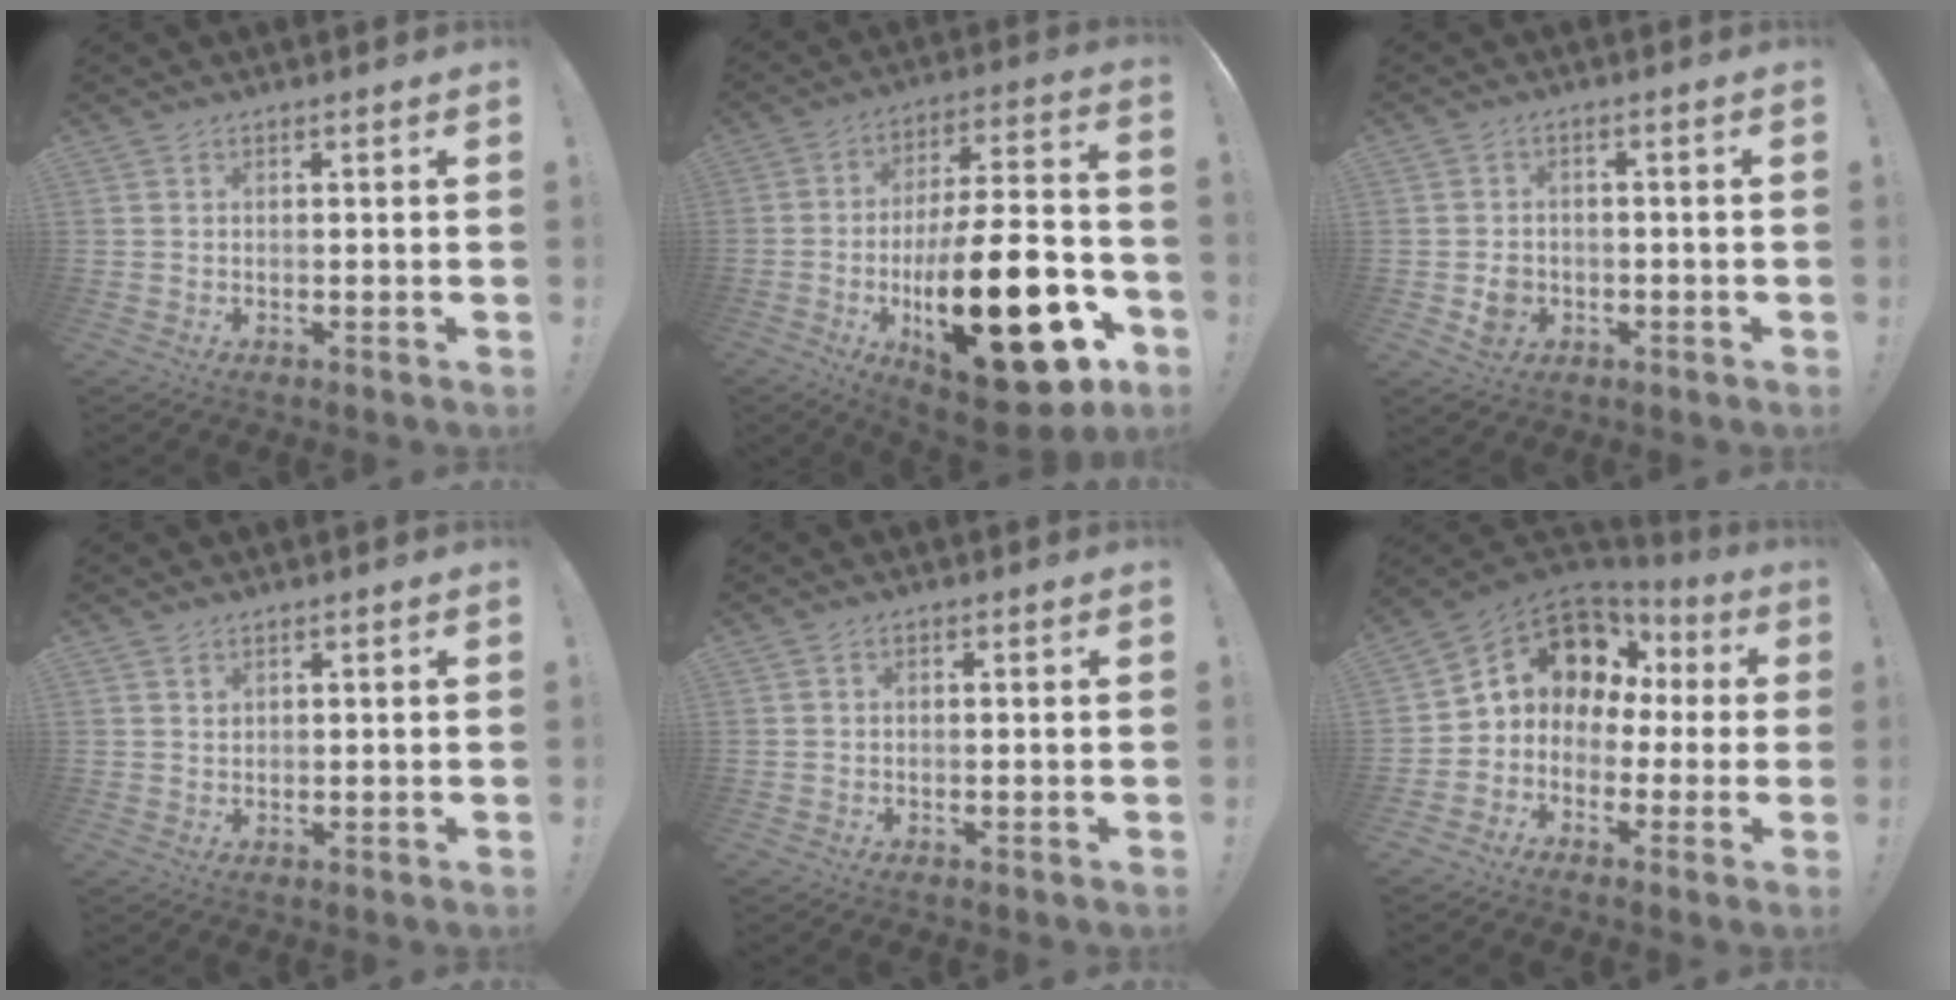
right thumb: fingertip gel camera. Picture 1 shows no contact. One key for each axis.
{"total": 31.1, "fx": -8.8, "fy": 11.9, "fz": 27.4, "tx": -0.453, "ty": 0.048, "tz": -0.128}
{"total": 5.8, "fx": -1.6, "fy": 4.9, "fz": 2.5, "tx": -0.035, "ty": 0.006, "tz": -0.026}
{"total": 1.3, "fx": 0.9, "fy": 0.8, "fz": 0.4, "tx": -0.006, "ty": -0.002, "tz": 0.018}
{"total": 0.7, "fx": -0.3, "fy": 0.5, "fz": 0.4, "tx": -0.005, "ty": 0.002, "tz": -0.005}
{"total": 8.5, "fx": 2.2, "fy": 7.5, "fz": 3.4, "tx": -0.045, "ty": -0.025, "tz": 0.050}